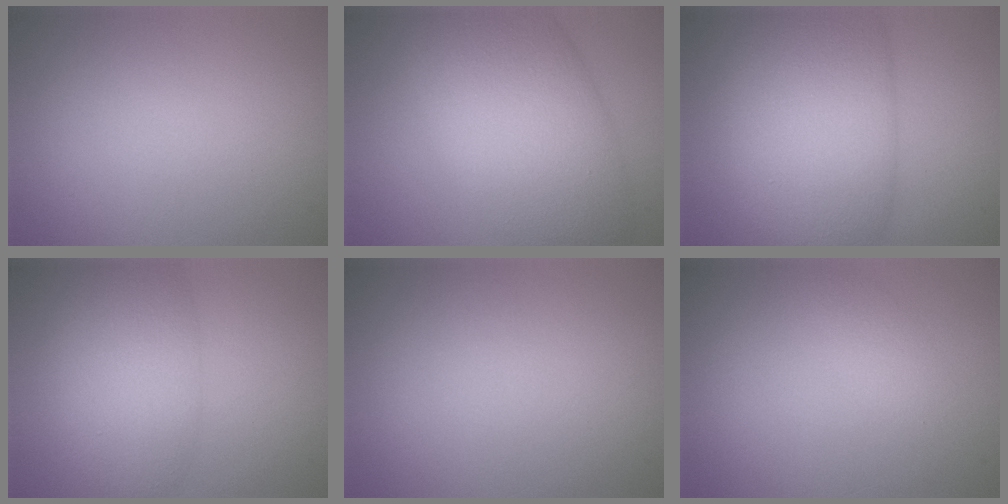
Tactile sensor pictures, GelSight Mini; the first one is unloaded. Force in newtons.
{"total": 11.0, "press": 11.0, "slide": 0.3}
{"total": 11.2, "press": 11.2, "slide": 0.4}
{"total": 5.8, "press": 5.8, "slide": 0.3}
{"total": 0.0}
{"total": 1.0, "press": 1.0, "slide": 0.0}